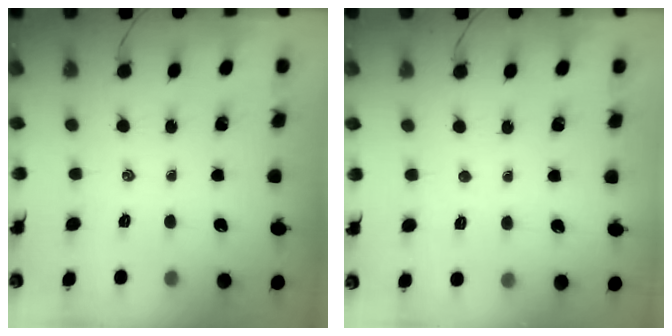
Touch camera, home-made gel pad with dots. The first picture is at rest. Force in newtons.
{"total": 1.9, "press": 1.8, "slide": 0.6}